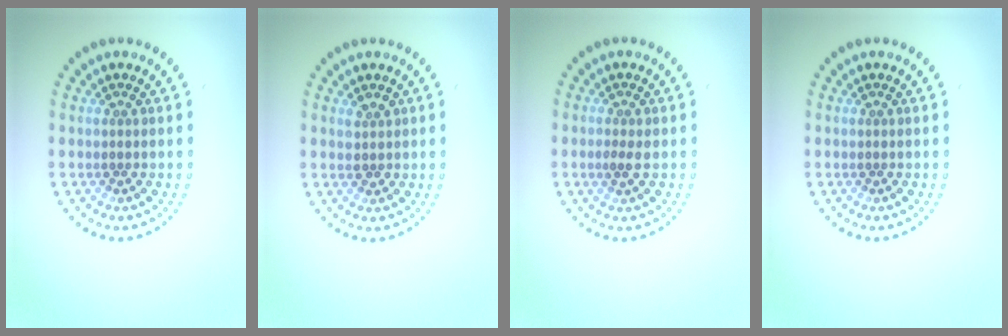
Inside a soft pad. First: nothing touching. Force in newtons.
{"total": 1.3, "press": 1.3, "slide": 0.2}
{"total": 1.3, "press": 1.3, "slide": 0.2}
{"total": 0.0}